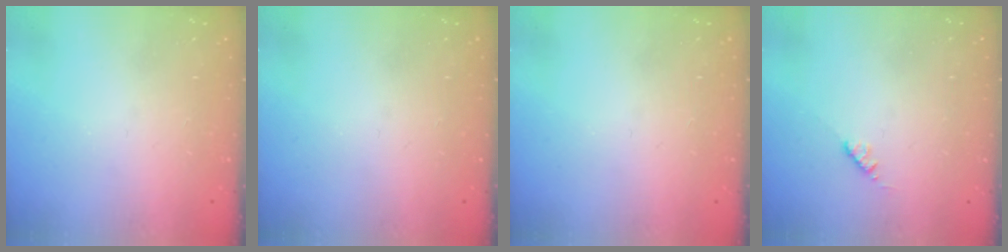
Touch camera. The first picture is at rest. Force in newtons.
{"total": 0.0}
{"total": 0.0}
{"total": 2.8, "press": 2.8, "slide": 0.4}